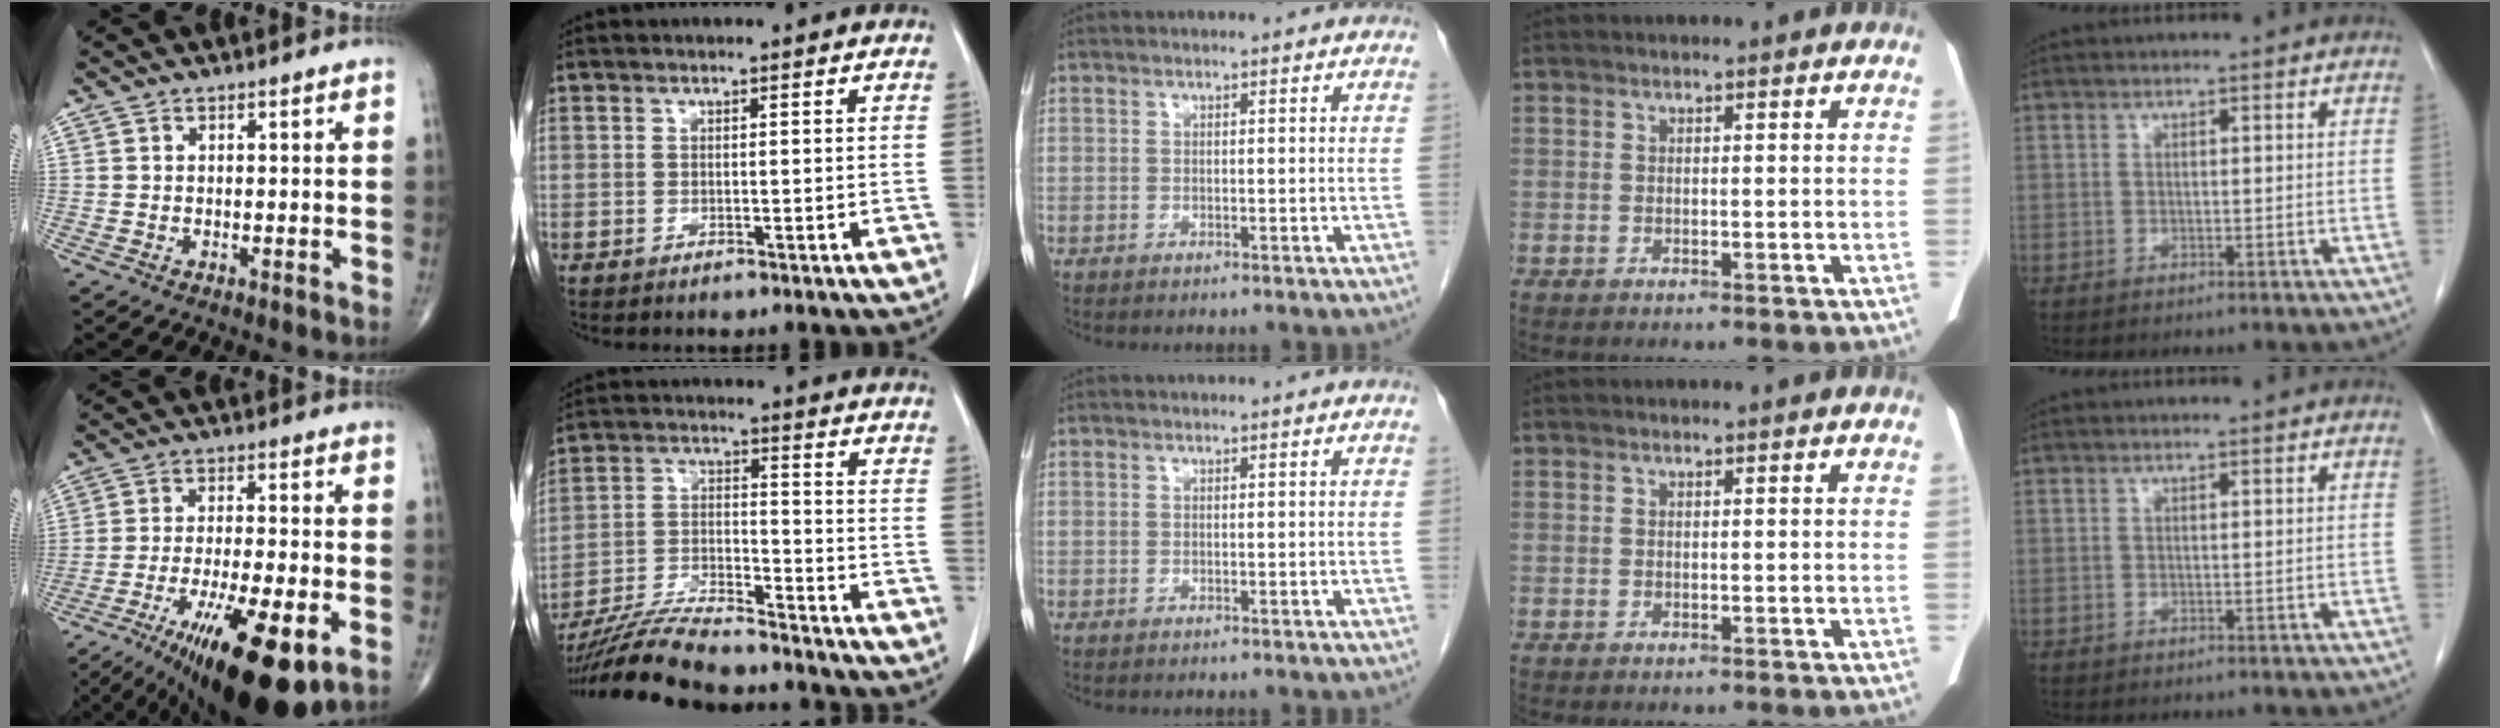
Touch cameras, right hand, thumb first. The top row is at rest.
{"thumb": {"total": 19.6, "force": [-9.3, 5.6, 16.3], "torque": [-0.250, 0.006, -0.143]}, "index": {"total": 17.7, "force": [-16.0, 2.3, 7.2], "torque": [-0.143, -0.016, -0.263]}}